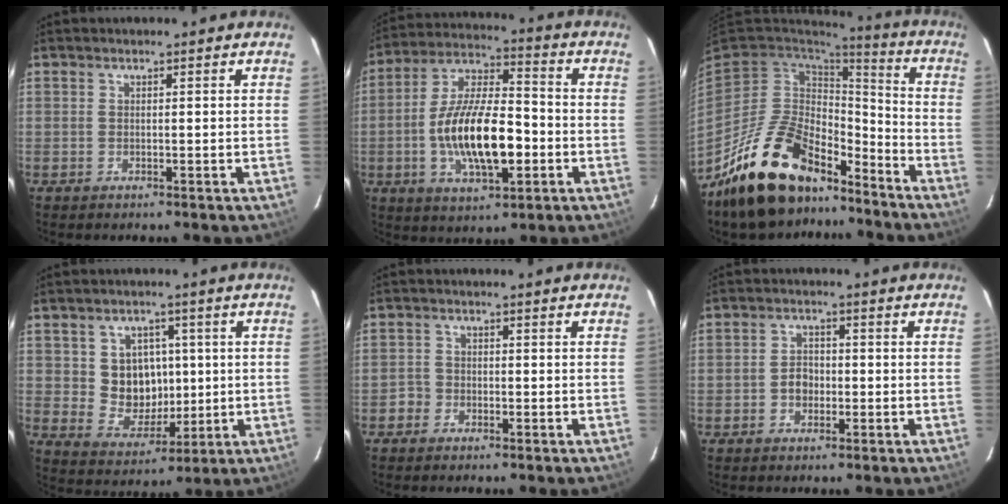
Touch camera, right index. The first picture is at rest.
{"total": 17.0, "force": [-4.0, 6.7, 15.1], "torque": [-0.290, 0.004, -0.070]}
{"total": 22.2, "force": [-16.0, 10.4, 11.5], "torque": [-0.232, 0.011, -0.256]}
{"total": 8.8, "force": [1.1, 8.1, 3.5], "torque": [-0.072, 0.011, 0.036]}
{"total": 2.2, "force": [-1.5, 1.7, 0.1], "torque": [-0.006, 0.005, -0.030]}
{"total": 3.1, "force": [-1.0, 2.6, 1.4], "torque": [-0.026, 0.011, -0.013]}